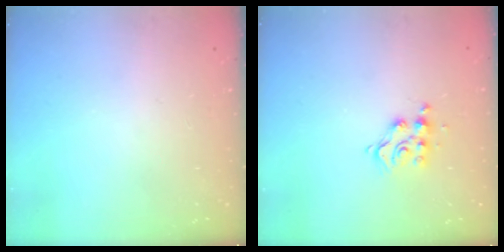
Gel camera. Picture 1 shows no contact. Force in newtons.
{"total": 8.0, "press": 8.0, "slide": 0.5}